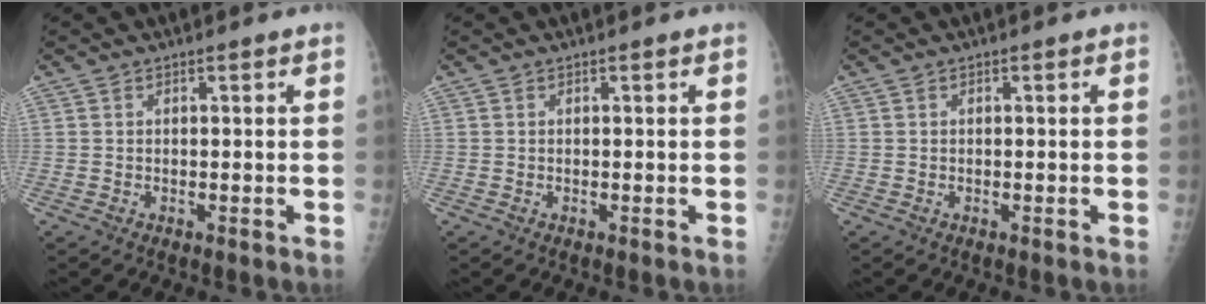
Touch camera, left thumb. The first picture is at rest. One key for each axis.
{"total": 0.0}
{"total": 0.0}